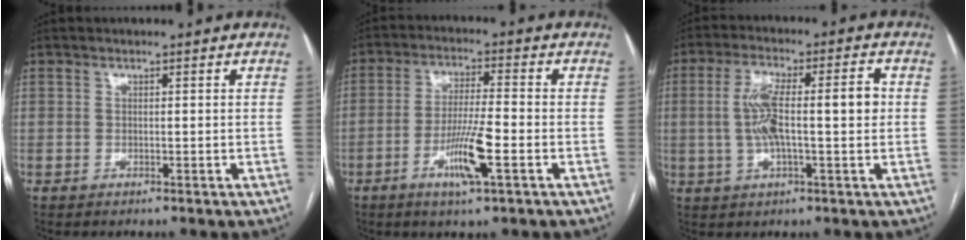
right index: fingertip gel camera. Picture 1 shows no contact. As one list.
[{"total": 8.4, "force": [-3.3, 0.5, 7.7], "torque": [-0.147, -0.009, -0.060]}, {"total": 10.4, "force": [0.4, 2.2, 10.1], "torque": [-0.186, 0.024, 0.008]}]